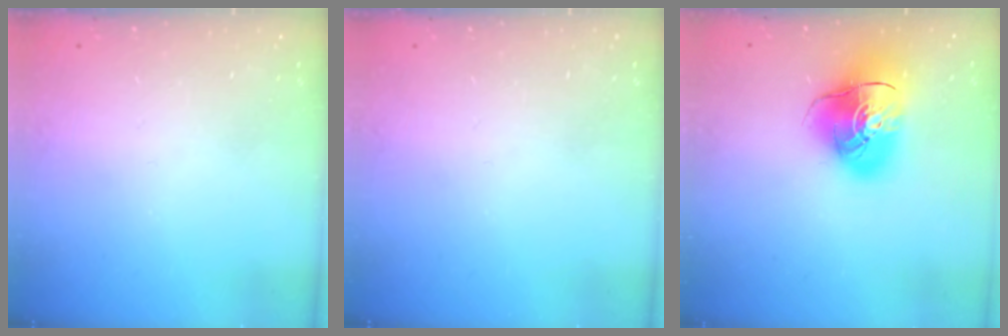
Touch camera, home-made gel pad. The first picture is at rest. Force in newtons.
{"total": 0.0}
{"total": 15.4, "press": 15.2, "slide": 2.3}